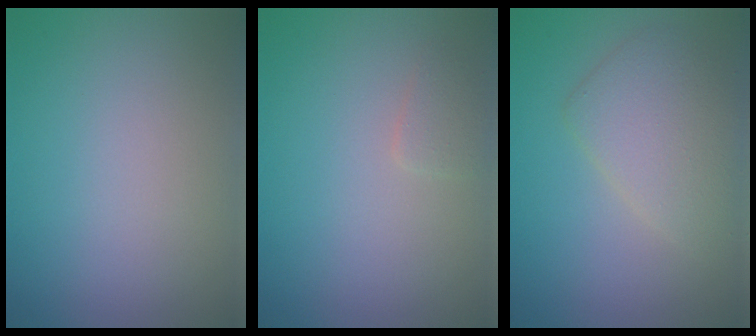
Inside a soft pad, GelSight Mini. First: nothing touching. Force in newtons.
{"total": 1.0, "press": 1.0, "slide": 0.0}
{"total": 4.0, "press": 4.0, "slide": 0.1}